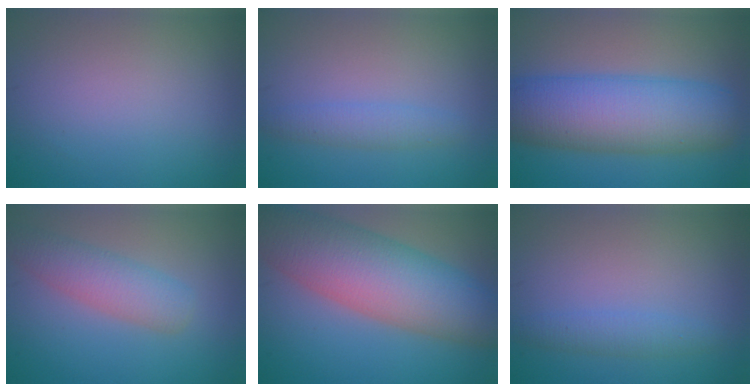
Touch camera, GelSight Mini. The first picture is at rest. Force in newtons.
{"total": 1.9, "press": 1.9, "slide": 0.1}
{"total": 10.4, "press": 10.4, "slide": 0.3}
{"total": 3.9, "press": 3.9, "slide": 0.2}
{"total": 10.9, "press": 10.9, "slide": 0.4}
{"total": 1.8, "press": 1.8, "slide": 0.1}